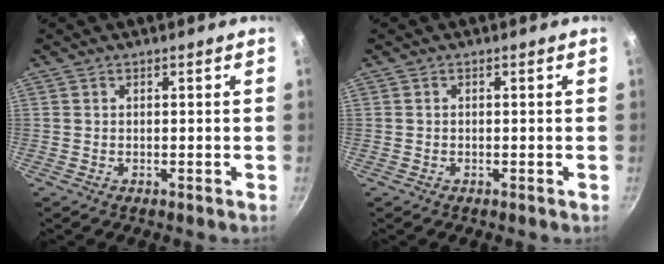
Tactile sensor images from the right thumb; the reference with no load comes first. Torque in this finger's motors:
{"motor_torque": [-0.16, 0.33, -0.21, 0.21, 0.01]}